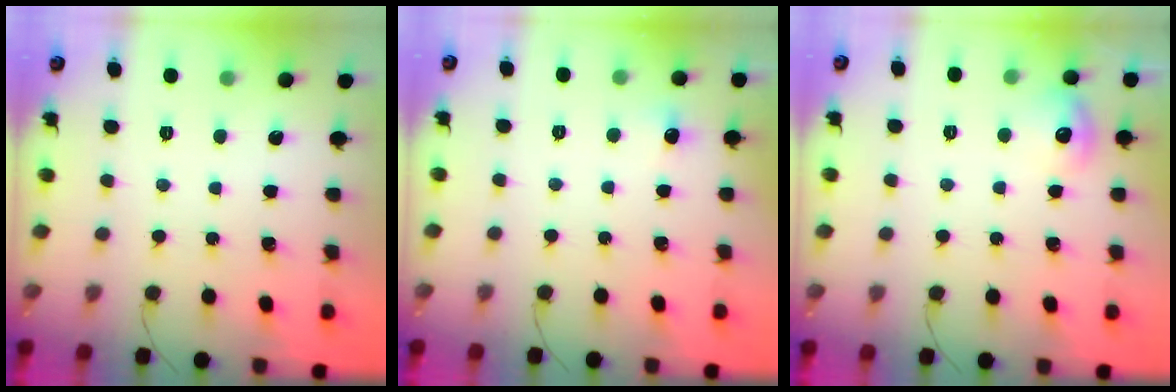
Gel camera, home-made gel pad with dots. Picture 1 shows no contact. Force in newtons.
{"total": 4.8, "press": 4.5, "slide": 1.4}
{"total": 8.5, "press": 8.4, "slide": 1.5}